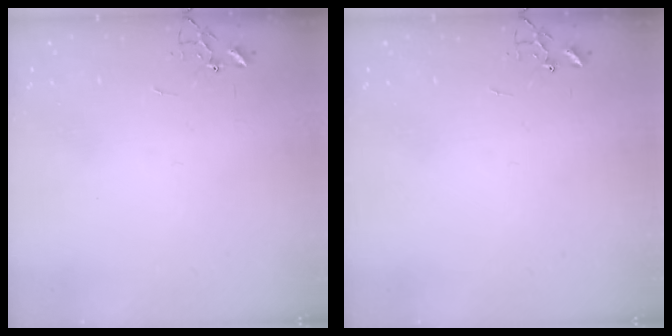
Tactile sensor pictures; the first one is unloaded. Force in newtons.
{"total": 0.0}